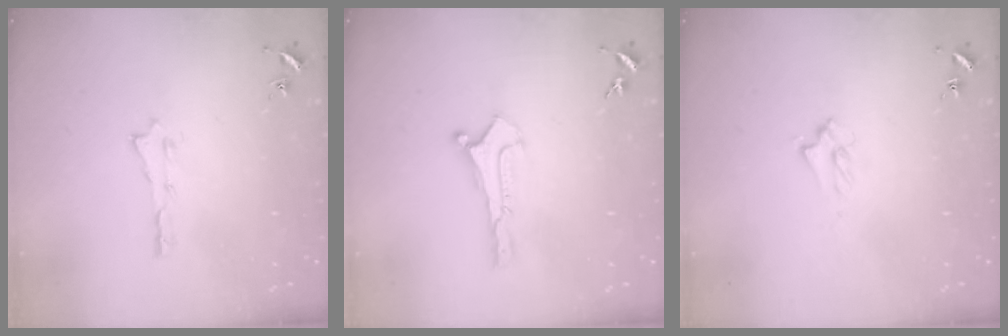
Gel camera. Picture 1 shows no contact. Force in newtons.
{"total": 0.0}
{"total": 1.7, "press": 1.6, "slide": 0.3}